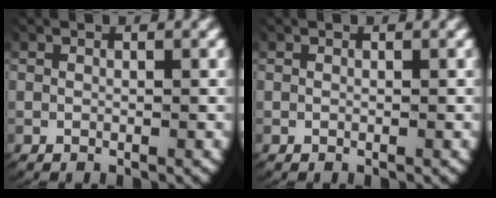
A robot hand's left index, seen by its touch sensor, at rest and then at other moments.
{"total": 0.0}